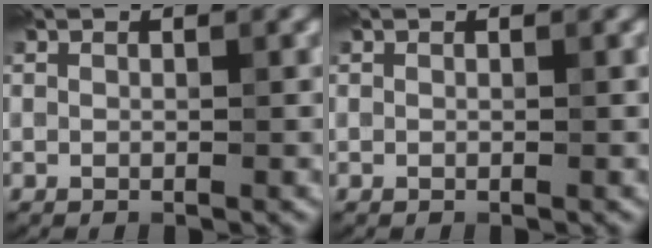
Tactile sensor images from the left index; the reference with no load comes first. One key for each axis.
{"total": 0.0}